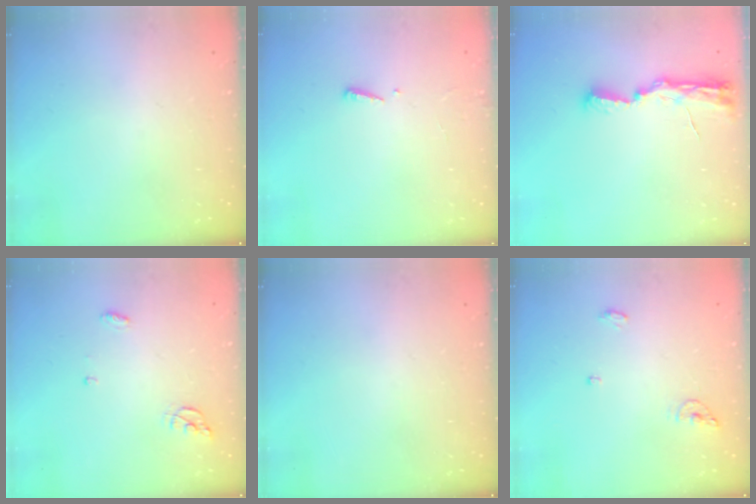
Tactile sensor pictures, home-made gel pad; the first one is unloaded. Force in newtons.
{"total": 2.4, "press": 2.4, "slide": 0.2}
{"total": 8.1, "press": 8.1, "slide": 0.8}
{"total": 5.2, "press": 5.2, "slide": 0.2}
{"total": 0.0}
{"total": 5.9, "press": 5.6, "slide": 1.7}